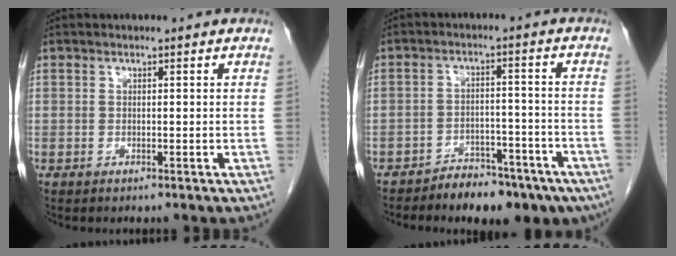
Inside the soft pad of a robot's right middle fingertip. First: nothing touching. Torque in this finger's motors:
{"motor_torque": [-0.14, -0.62, 0.01, 0.01]}